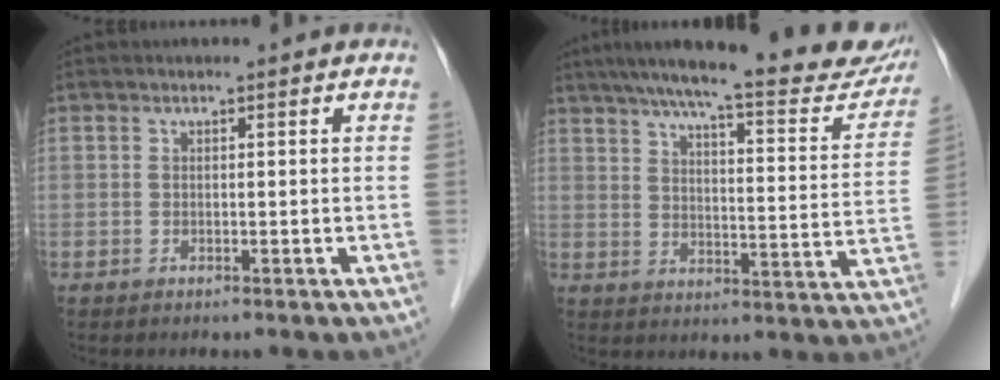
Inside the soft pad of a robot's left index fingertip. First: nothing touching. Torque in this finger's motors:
{"motor_torque": [1.07, -1.07, 0.62, 0.10]}